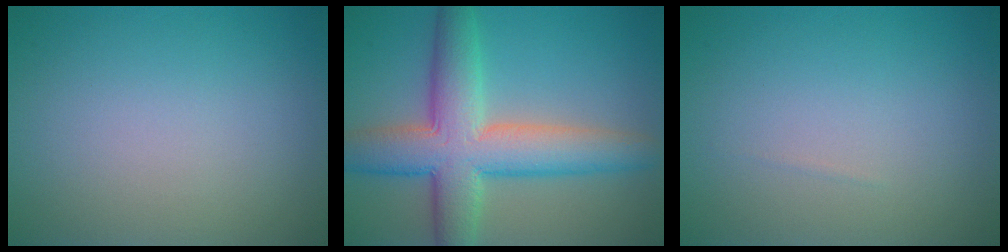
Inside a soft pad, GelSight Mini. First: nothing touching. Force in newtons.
{"total": 8.9, "press": 8.9, "slide": 0.3}
{"total": 0.0}